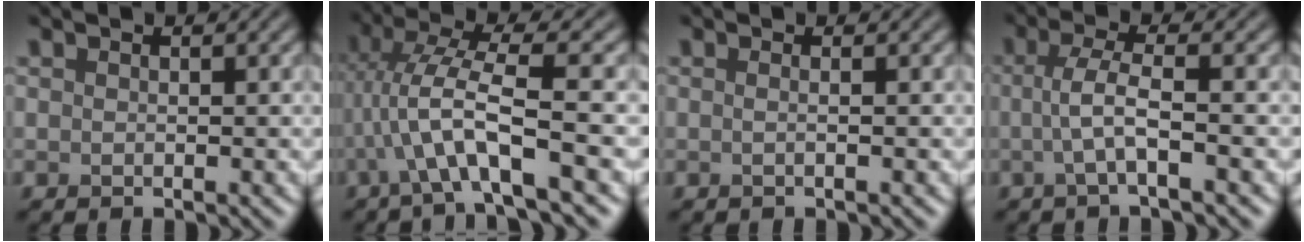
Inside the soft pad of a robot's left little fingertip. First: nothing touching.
{"total": 5.6, "force": [-1.8, 0.5, 5.3], "torque": [-0.108, 0.016, -0.035]}
{"total": 1.1, "force": [-0.3, 0.4, 0.9], "torque": [-0.009, -0.003, -0.020]}
{"total": 3.1, "force": [-0.8, 0.6, 2.9], "torque": [-0.057, 0.000, -0.017]}